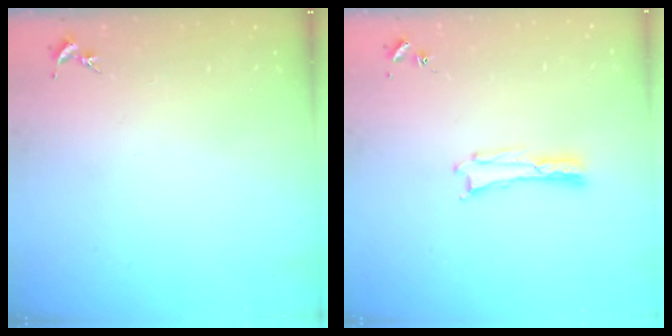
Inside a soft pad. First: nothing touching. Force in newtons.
{"total": 0.0}